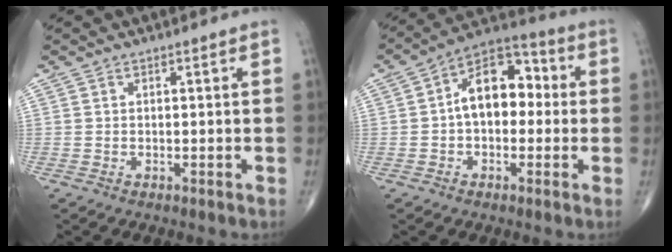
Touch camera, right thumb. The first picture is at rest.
{"total": 12.4, "force": [0.6, 7.8, 9.6], "torque": [-0.124, 0.039, -0.006]}